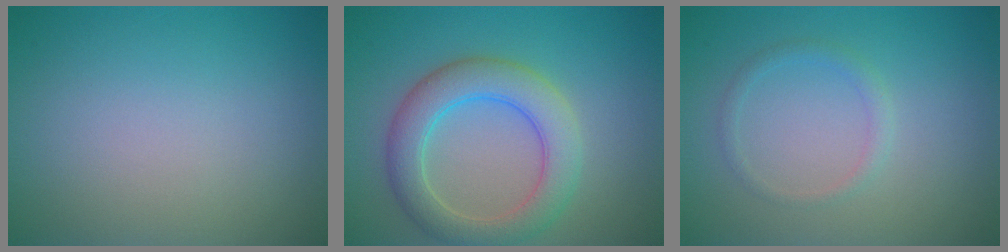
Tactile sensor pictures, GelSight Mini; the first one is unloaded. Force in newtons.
{"total": 5.4, "press": 5.4, "slide": 0.3}
{"total": 1.3, "press": 1.3, "slide": 0.2}